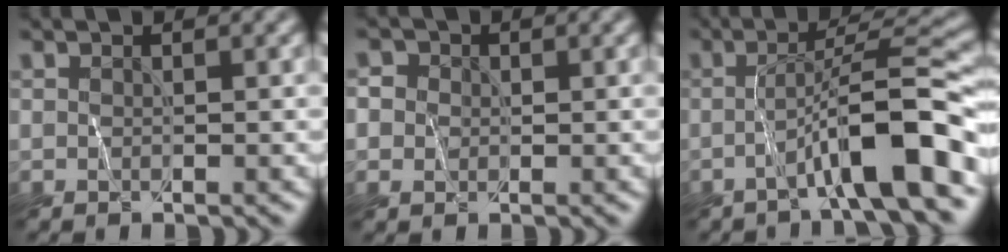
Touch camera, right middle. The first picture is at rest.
{"total": 3.4, "force": [0.9, 3.0, 1.5], "torque": [-0.017, 0.016, -0.006]}
{"total": 7.7, "force": [-3.0, 0.8, 7.0], "torque": [-0.104, 0.023, -0.051]}